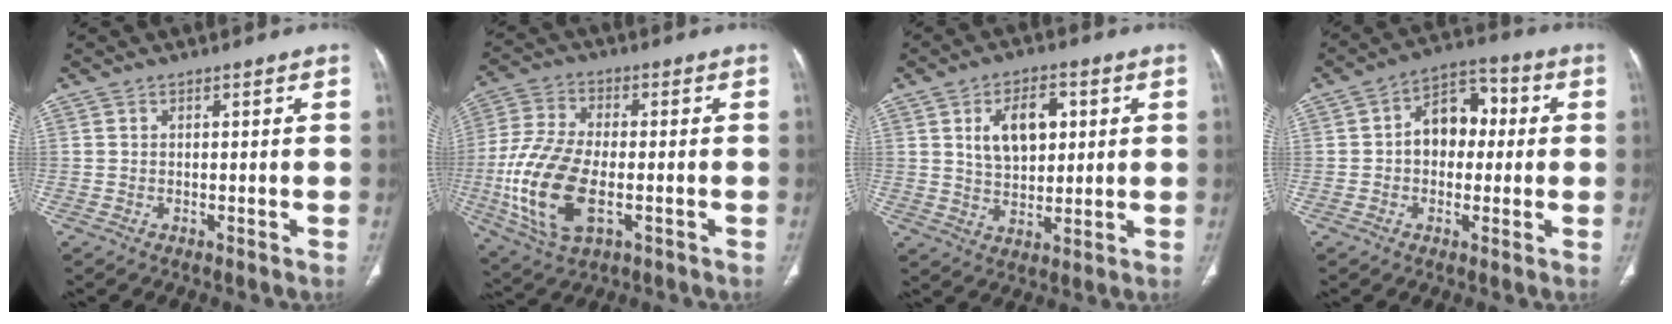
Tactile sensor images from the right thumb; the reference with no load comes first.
{"total": 16.5, "force": [-3.5, 8.4, 13.8], "torque": [-0.297, 0.004, -0.059]}
{"total": 9.7, "force": [2.8, 5.8, 7.3], "torque": [-0.097, -0.005, 0.051]}
{"total": 10.0, "force": [0.6, 7.1, 7.0], "torque": [-0.071, 0.029, 0.000]}